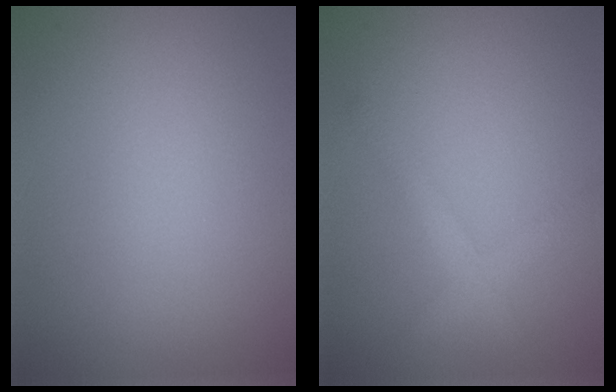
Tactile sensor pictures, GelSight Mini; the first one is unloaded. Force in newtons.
{"total": 2.2, "press": 2.2, "slide": 0.1}